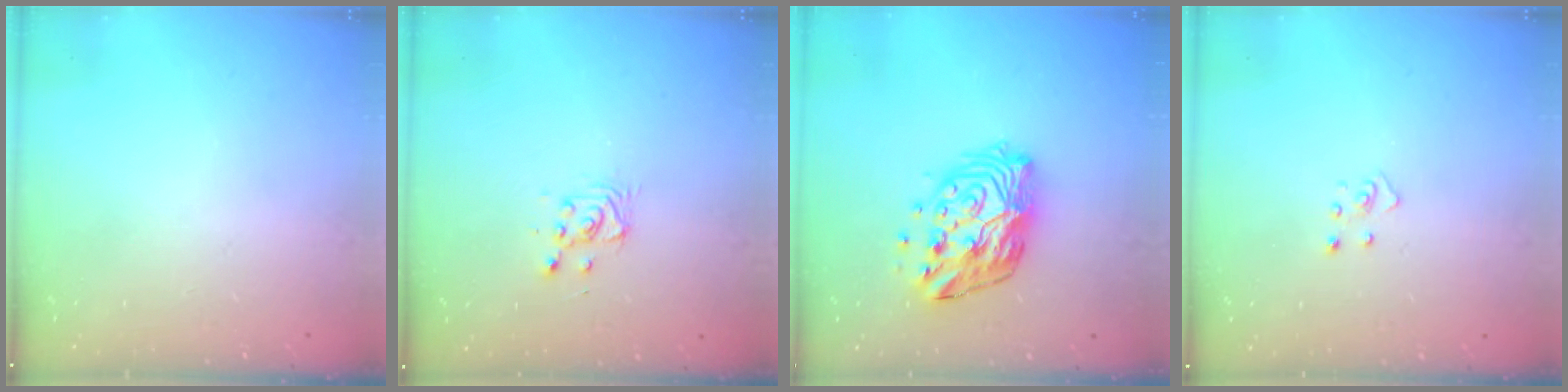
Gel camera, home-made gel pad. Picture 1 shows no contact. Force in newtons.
{"total": 3.1, "press": 3.1, "slide": 0.2}
{"total": 14.2, "press": 14.2, "slide": 1.3}
{"total": 2.5, "press": 2.4, "slide": 0.3}